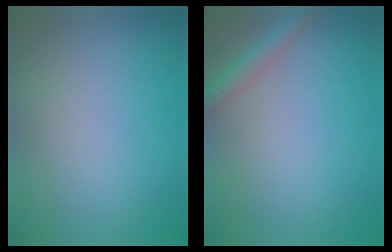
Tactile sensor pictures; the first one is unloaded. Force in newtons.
{"total": 2.0, "press": 2.0, "slide": 0.1}